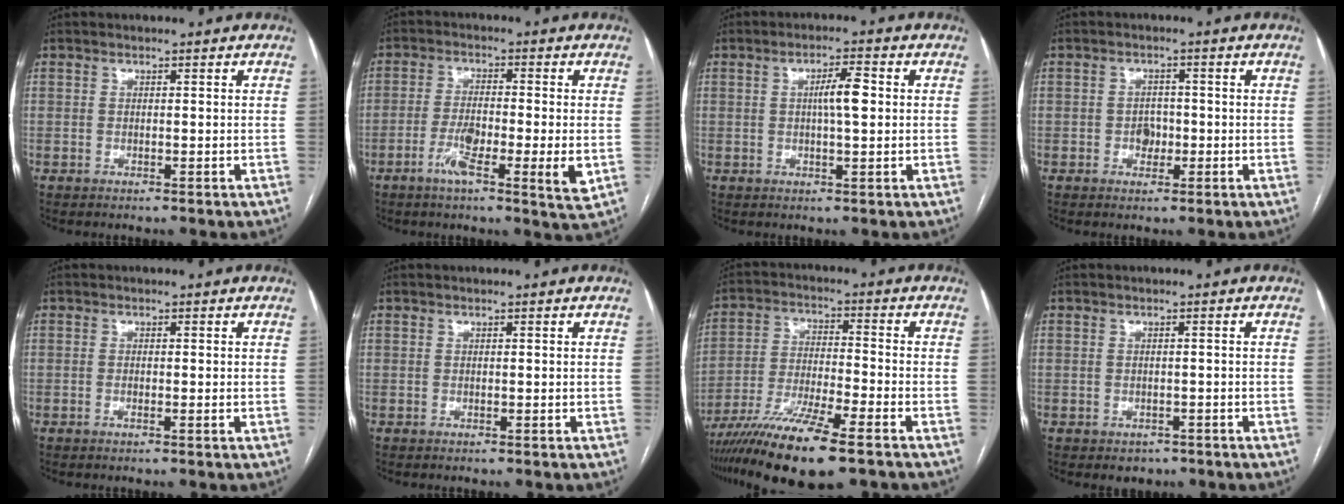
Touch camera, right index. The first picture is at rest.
{"total": 8.7, "force": [-2.8, 0.9, 8.1], "torque": [-0.132, -0.010, -0.051]}
{"total": 4.5, "force": [0.5, 0.7, 4.4], "torque": [-0.076, 0.007, 0.007]}
{"total": 2.5, "force": [-0.6, 1.9, 1.4], "torque": [-0.014, 0.007, -0.007]}
{"total": 1.0, "force": [-0.4, 0.1, 1.0], "torque": [-0.017, -0.001, -0.005]}
{"total": 0.0}
{"total": 14.1, "force": [-9.7, 1.1, 10.2], "torque": [-0.199, -0.037, -0.173]}
{"total": 2.2, "force": [-1.3, 1.6, 0.6], "torque": [-0.005, 0.004, -0.010]}